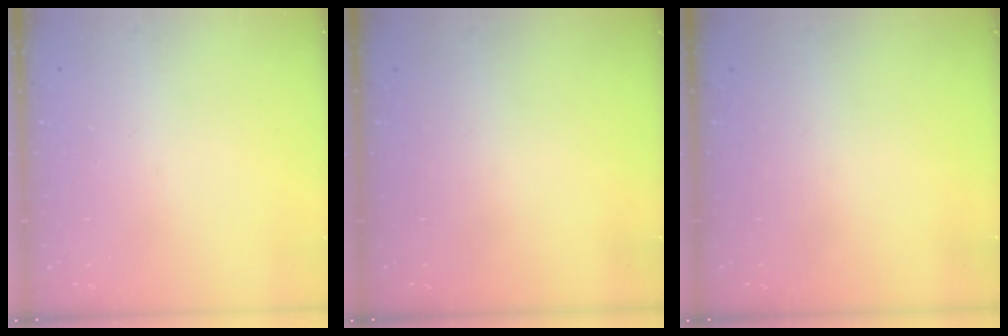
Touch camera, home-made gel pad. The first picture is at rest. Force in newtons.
{"total": 0.0}
{"total": 0.0}